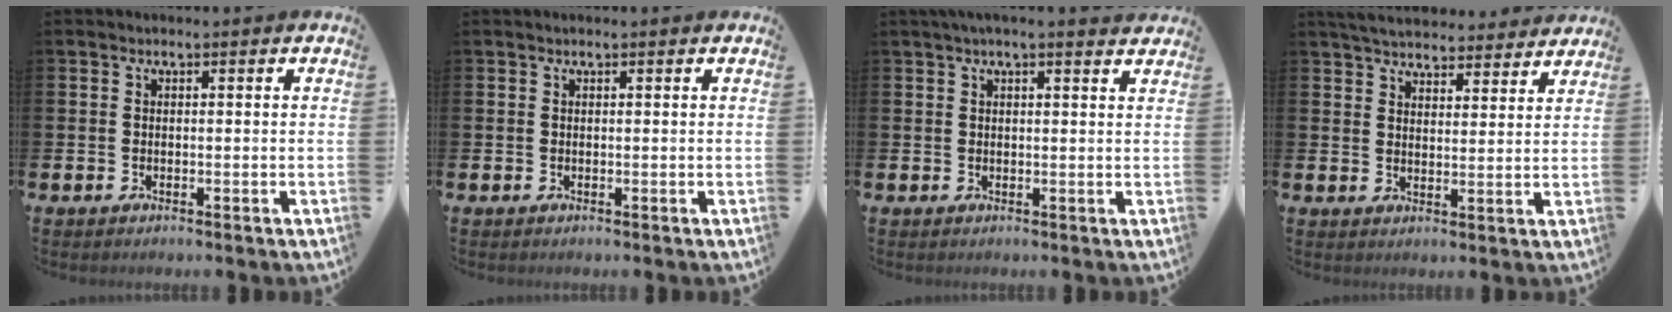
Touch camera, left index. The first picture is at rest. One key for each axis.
{"total": 0.0}
{"total": 2.3, "fx": 2.0, "fy": -0.1, "fz": 0.9, "tx": -0.022, "ty": -0.005, "tz": 0.037}
{"total": 5.4, "fx": 5.3, "fy": 1.0, "fz": 0.6, "tx": -0.028, "ty": -0.031, "tz": 0.094}